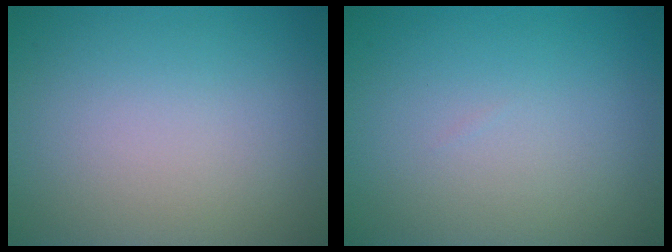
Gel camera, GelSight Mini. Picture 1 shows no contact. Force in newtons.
{"total": 0.0}